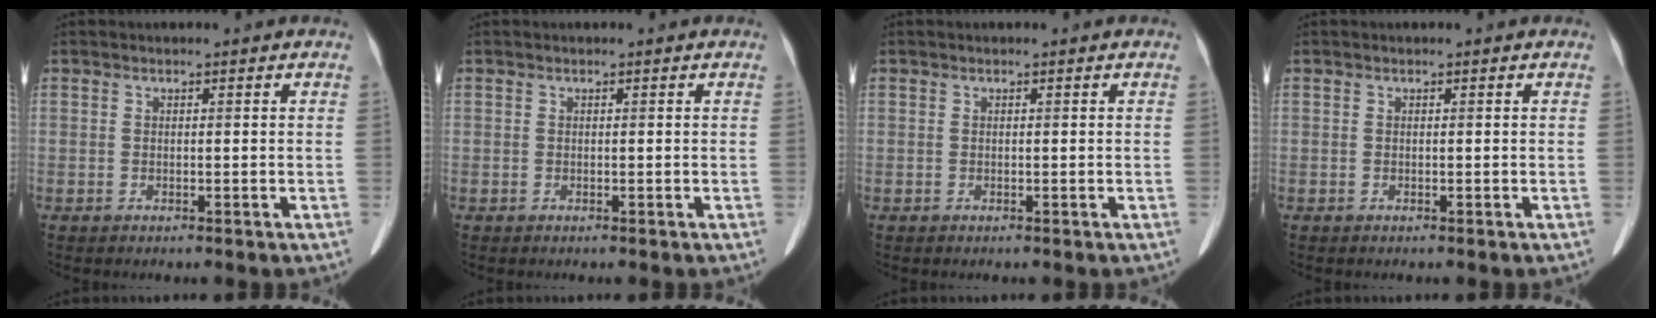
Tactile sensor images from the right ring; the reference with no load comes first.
{"total": 0.0}
{"total": 0.0}
{"total": 0.0}